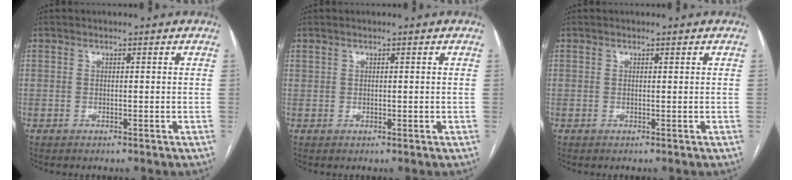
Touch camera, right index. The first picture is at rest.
{"total": 0.7, "force": [0.4, 0.4, 0.4], "torque": [-0.004, -0.001, 0.009]}
{"total": 0.0}